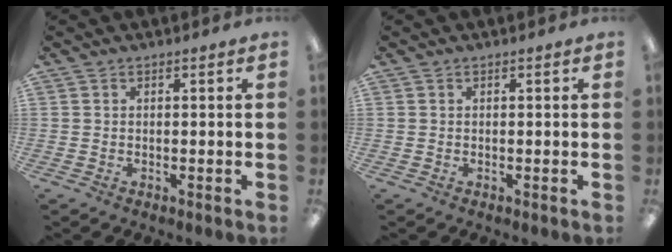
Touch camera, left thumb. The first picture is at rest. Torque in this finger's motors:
{"motor_torque": [0.00, 0.00, 0.00, 0.00, 0.00]}